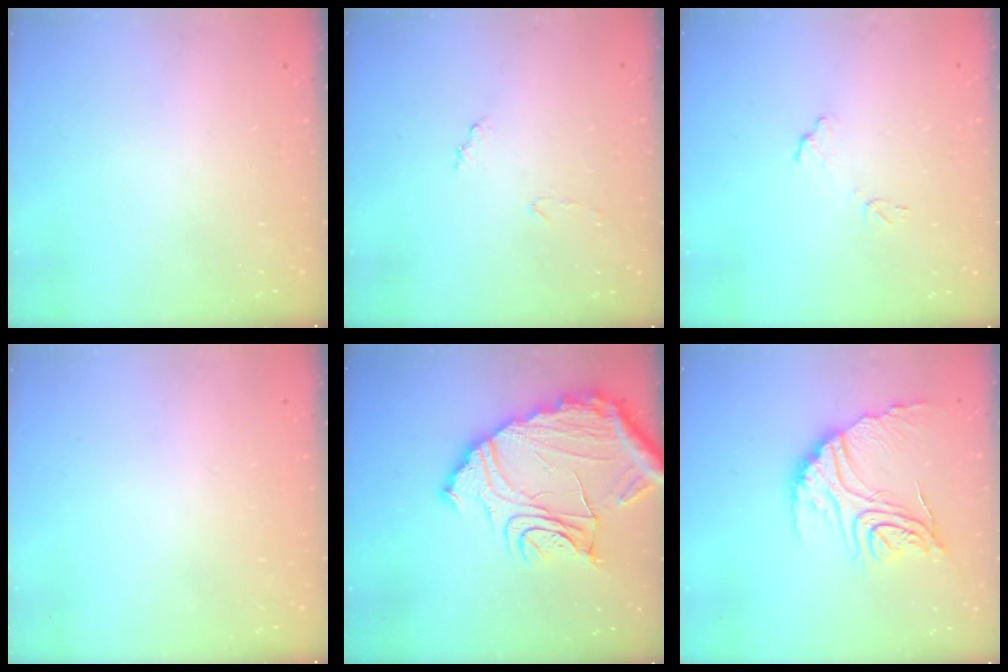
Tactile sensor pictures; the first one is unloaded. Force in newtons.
{"total": 7.1, "press": 7.1, "slide": 0.5}
{"total": 6.4, "press": 6.4, "slide": 0.3}
{"total": 0.0}
{"total": 22.3, "press": 22.1, "slide": 2.6}
{"total": 18.9, "press": 18.8, "slide": 1.8}